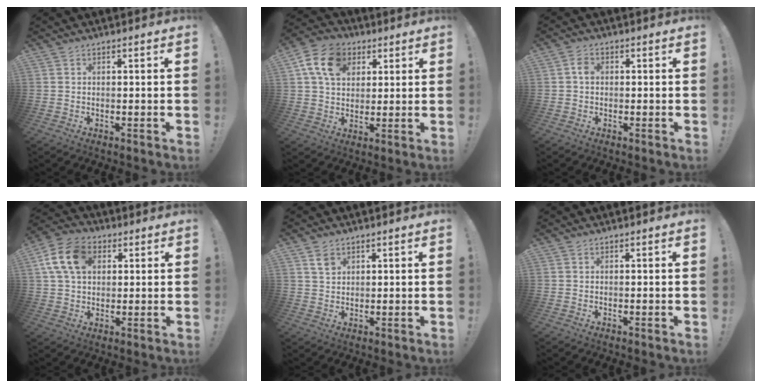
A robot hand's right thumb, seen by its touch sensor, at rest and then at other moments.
{"total": 13.7, "force": [5.3, 10.3, 7.3], "torque": [-0.115, -0.006, 0.105]}
{"total": 3.2, "force": [-0.1, 2.6, 1.9], "torque": [-0.026, 0.007, -0.005]}
{"total": 13.5, "force": [4.3, 9.6, 8.6], "torque": [-0.156, 0.009, 0.088]}
{"total": 4.1, "force": [2.4, 3.1, 1.2], "torque": [-0.005, -0.013, 0.043]}
{"total": 0.0}